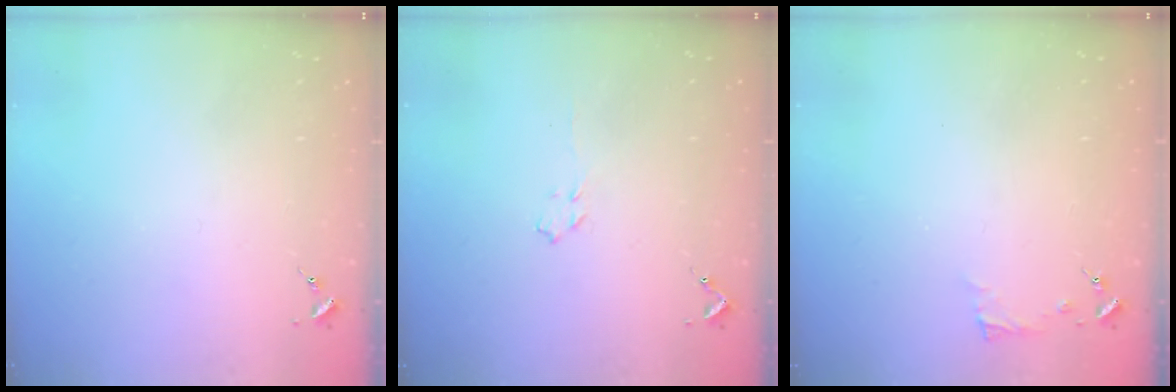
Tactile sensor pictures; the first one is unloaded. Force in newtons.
{"total": 3.9, "press": 3.9, "slide": 0.6}
{"total": 3.8, "press": 3.7, "slide": 0.4}